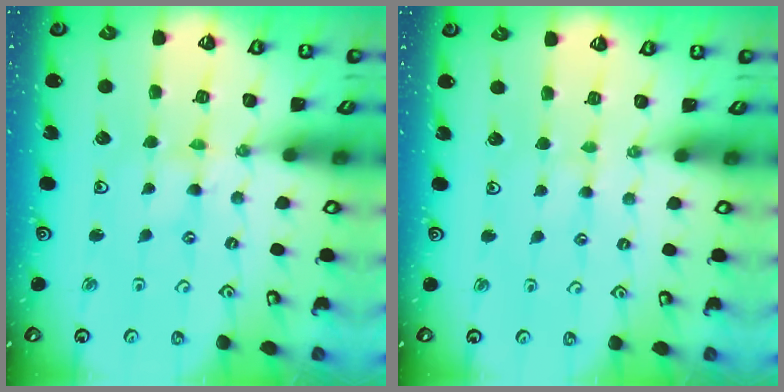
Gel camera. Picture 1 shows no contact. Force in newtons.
{"total": 1.9, "press": 1.9, "slide": 0.4}